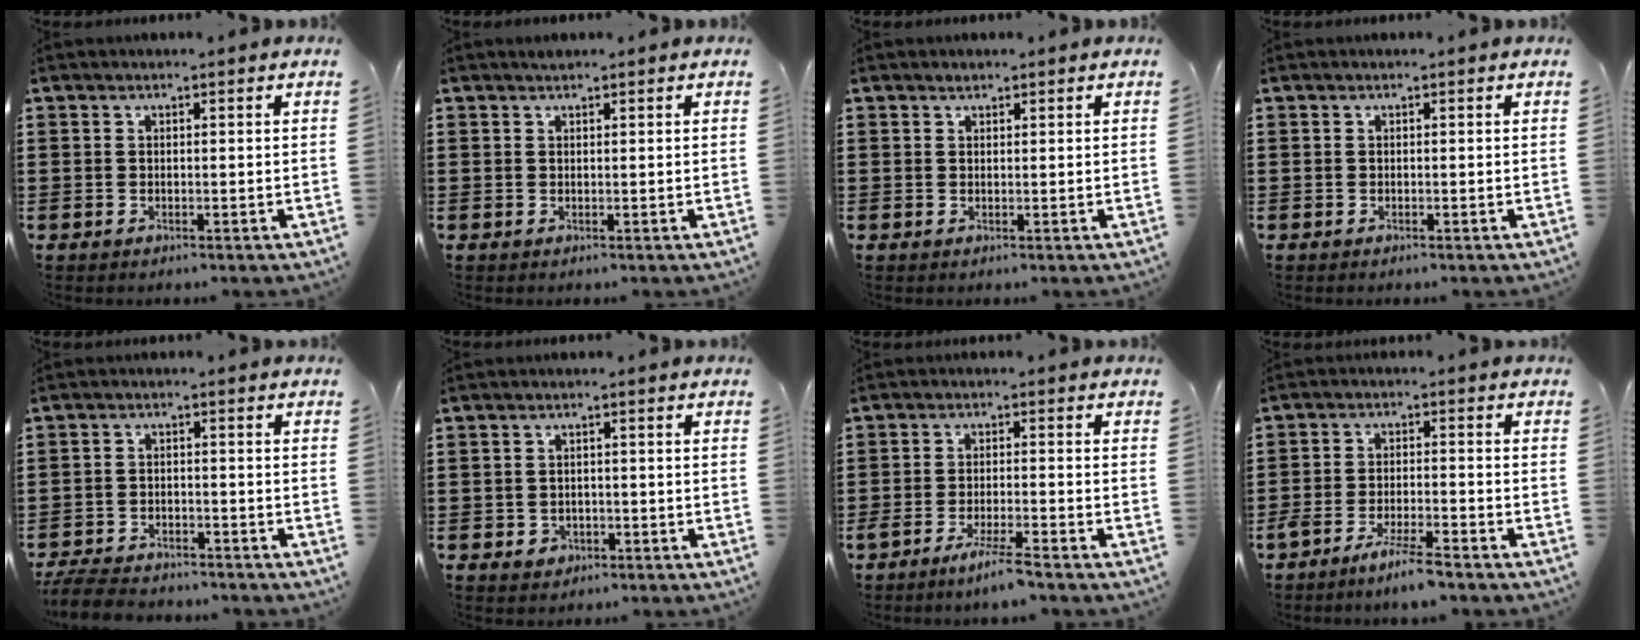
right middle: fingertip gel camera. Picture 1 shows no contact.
{"total": 0.5, "force": [0.5, 0.2, 0.0], "torque": [-0.001, 0.001, 0.010]}
{"total": 0.7, "force": [0.6, 0.3, -0.1], "torque": [-0.001, -0.001, 0.012]}
{"total": 0.0}
{"total": 5.2, "force": [-5.0, 0.9, 1.0], "torque": [-0.025, 0.005, -0.102]}
{"total": 1.5, "force": [-0.7, 1.2, 0.5], "torque": [-0.013, 0.001, -0.016]}
{"total": 4.2, "force": [-3.2, -0.2, 2.7], "torque": [-0.055, -0.013, -0.059]}
{"total": 5.2, "force": [-4.3, 0.1, 2.9], "torque": [-0.059, -0.010, -0.081]}